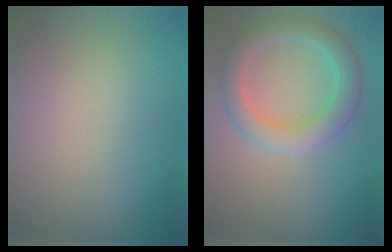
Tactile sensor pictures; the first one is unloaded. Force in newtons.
{"total": 4.1, "press": 4.1, "slide": 0.1}